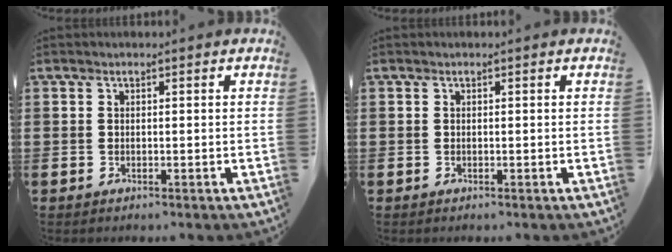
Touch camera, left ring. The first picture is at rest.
{"total": 0.0}